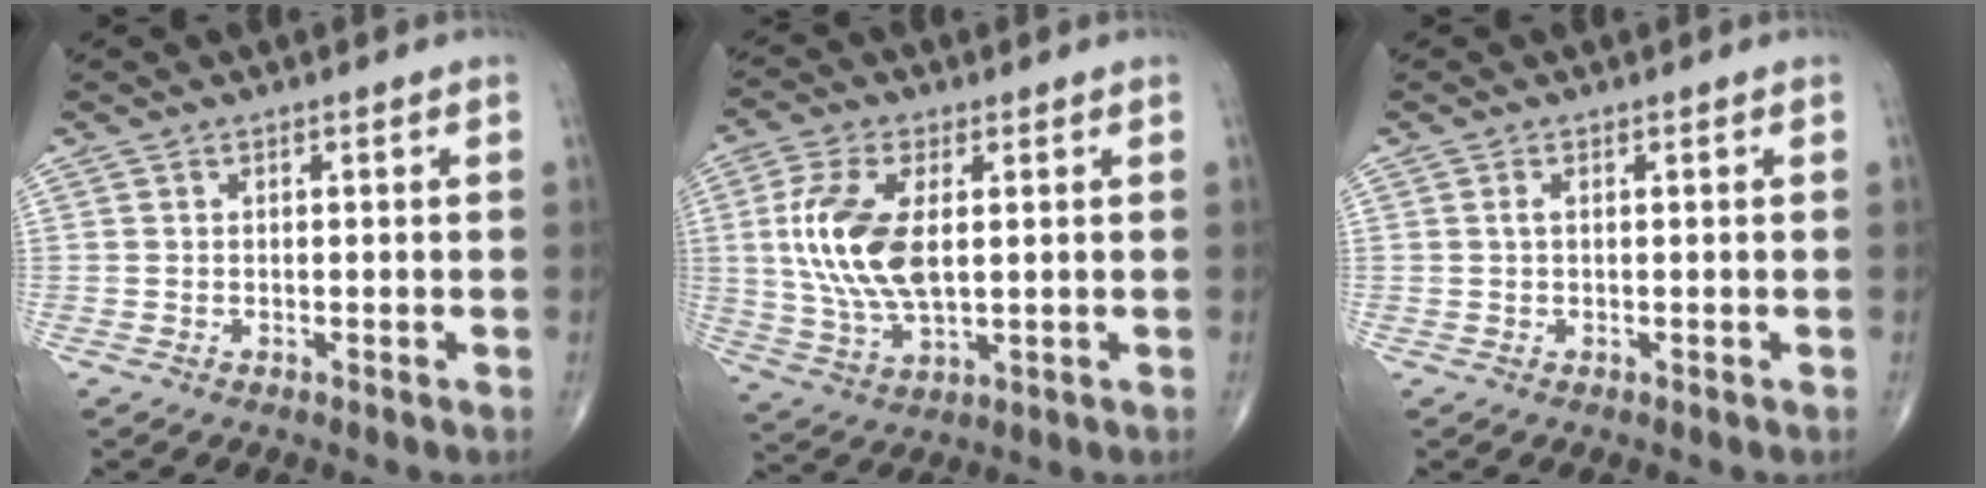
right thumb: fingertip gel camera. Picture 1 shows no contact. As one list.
[{"total": 13.6, "force": [1.7, 6.8, 11.6], "torque": [-0.245, -0.006, 0.037]}, {"total": 0.8, "force": [0.1, 0.4, 0.7], "torque": [-0.017, 0.000, 0.001]}]